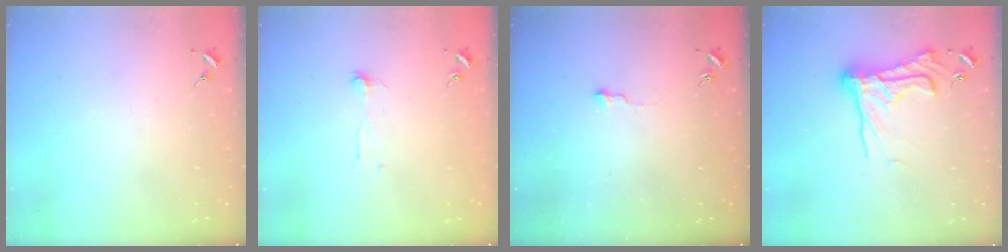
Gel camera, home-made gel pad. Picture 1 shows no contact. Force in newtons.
{"total": 4.3, "press": 4.3, "slide": 0.5}
{"total": 4.1, "press": 4.0, "slide": 0.4}
{"total": 16.9, "press": 16.9, "slide": 1.7}